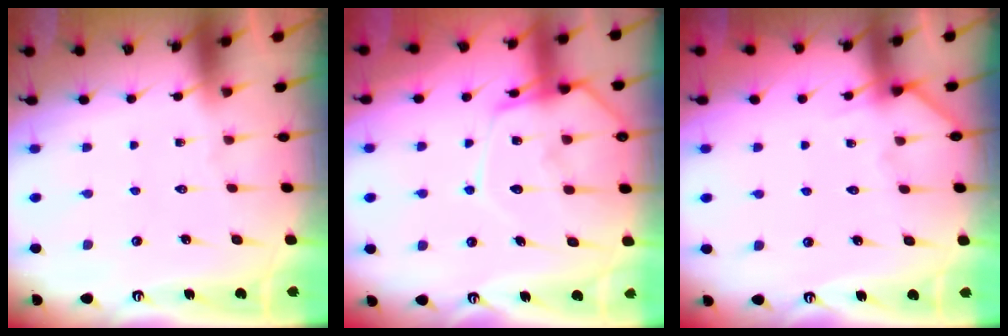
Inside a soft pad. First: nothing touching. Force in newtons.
{"total": 13.2, "press": 13.1, "slide": 1.2}
{"total": 3.0, "press": 3.0, "slide": 0.3}